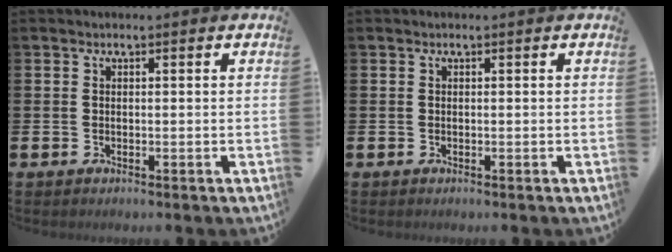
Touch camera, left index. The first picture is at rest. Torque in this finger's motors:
{"motor_torque": [-0.09, -0.03, -0.01, -0.03]}